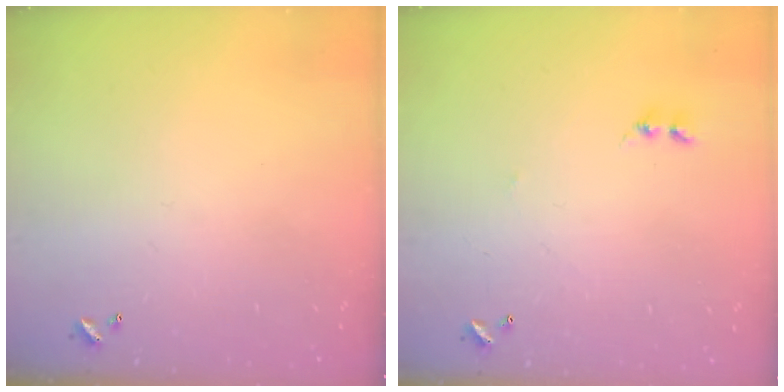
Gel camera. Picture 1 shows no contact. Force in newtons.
{"total": 2.8, "press": 2.7, "slide": 0.4}